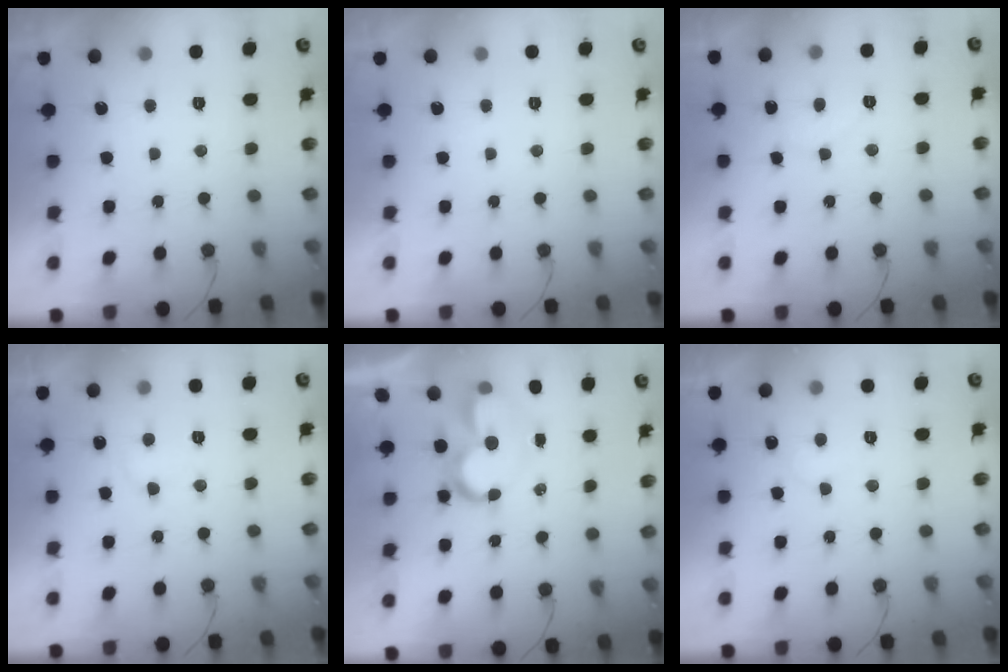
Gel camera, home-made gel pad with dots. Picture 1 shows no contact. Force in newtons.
{"total": 0.0}
{"total": 5.4, "press": 5.3, "slide": 0.6}
{"total": 5.5, "press": 5.5, "slide": 0.3}
{"total": 8.4, "press": 8.3, "slide": 0.6}
{"total": 6.0, "press": 6.0, "slide": 0.6}